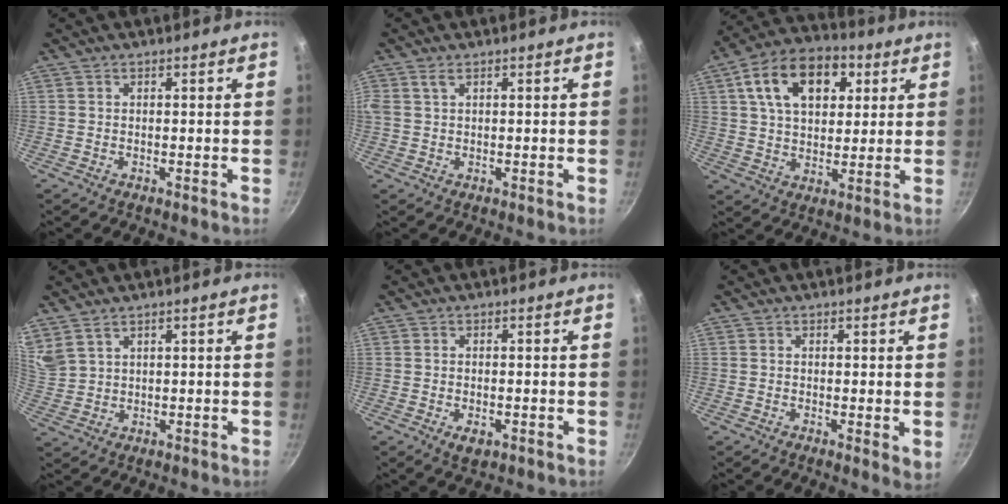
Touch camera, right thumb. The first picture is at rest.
{"total": 1.8, "force": [0.9, 0.8, 1.3], "torque": [-0.027, 0.003, 0.021]}
{"total": 16.7, "force": [5.9, 10.7, 11.4], "torque": [-0.161, 0.006, 0.087]}
{"total": 5.2, "force": [4.0, 2.3, 2.4], "torque": [-0.042, -0.014, 0.092]}
{"total": 3.1, "force": [-1.1, 1.7, 2.3], "torque": [-0.038, -0.004, -0.015]}
{"total": 2.5, "force": [0.1, 0.9, 2.3], "torque": [-0.029, -0.008, -0.001]}